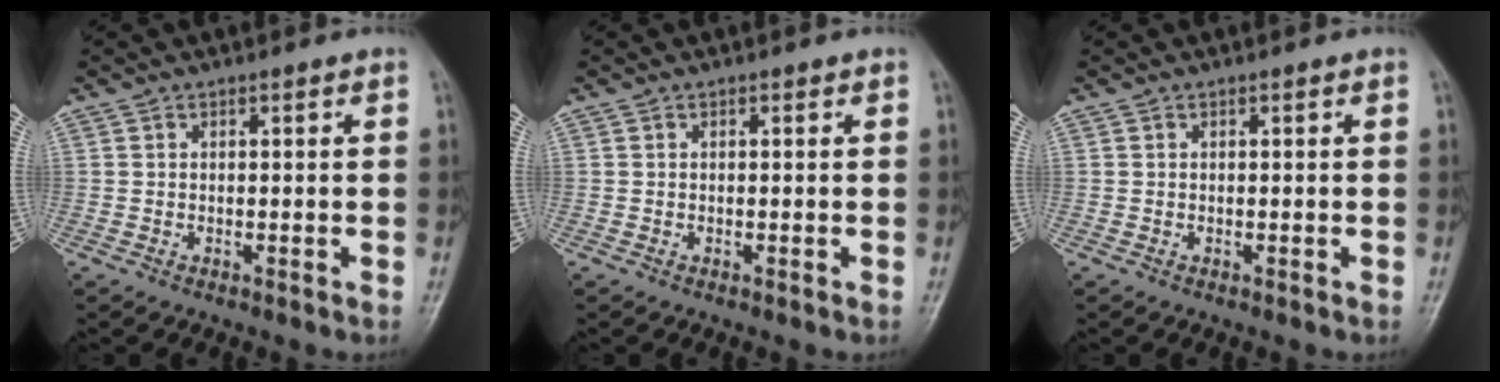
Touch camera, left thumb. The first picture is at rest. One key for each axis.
{"total": 0.0}
{"total": 0.0}